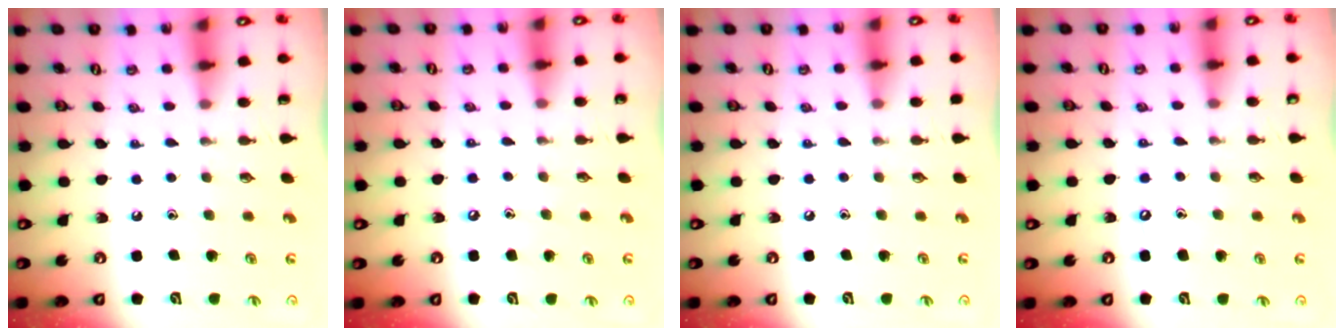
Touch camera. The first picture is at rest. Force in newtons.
{"total": 4.3, "press": 4.3, "slide": 0.6}
{"total": 1.0, "press": 1.0, "slide": 0.2}
{"total": 4.4, "press": 4.4, "slide": 0.5}